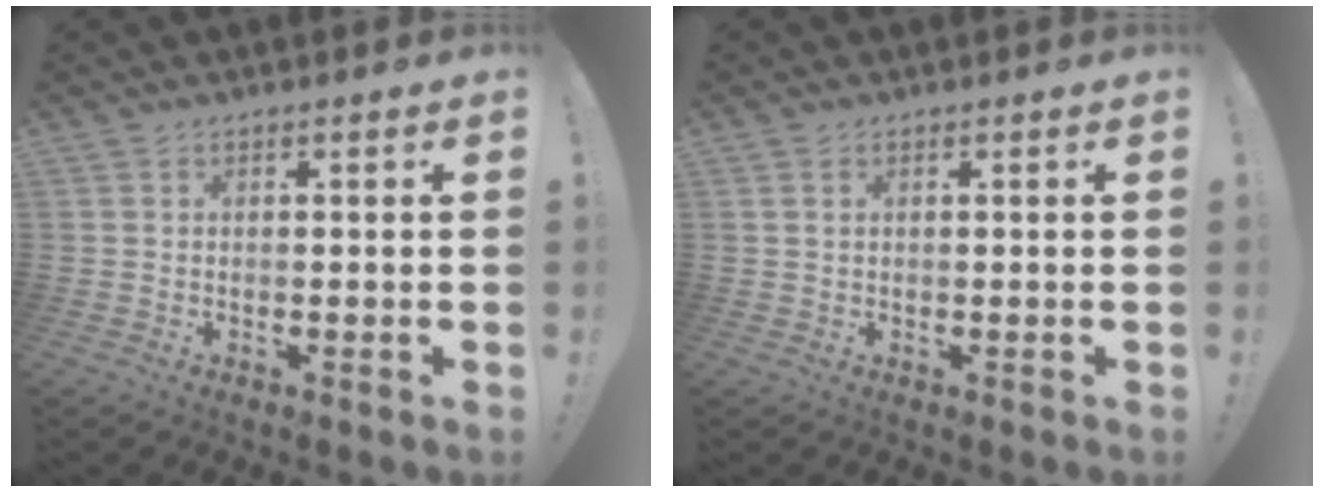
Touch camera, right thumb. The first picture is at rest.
{"total": 1.0, "force": [0.5, 0.7, 0.6], "torque": [-0.017, 0.004, 0.010]}